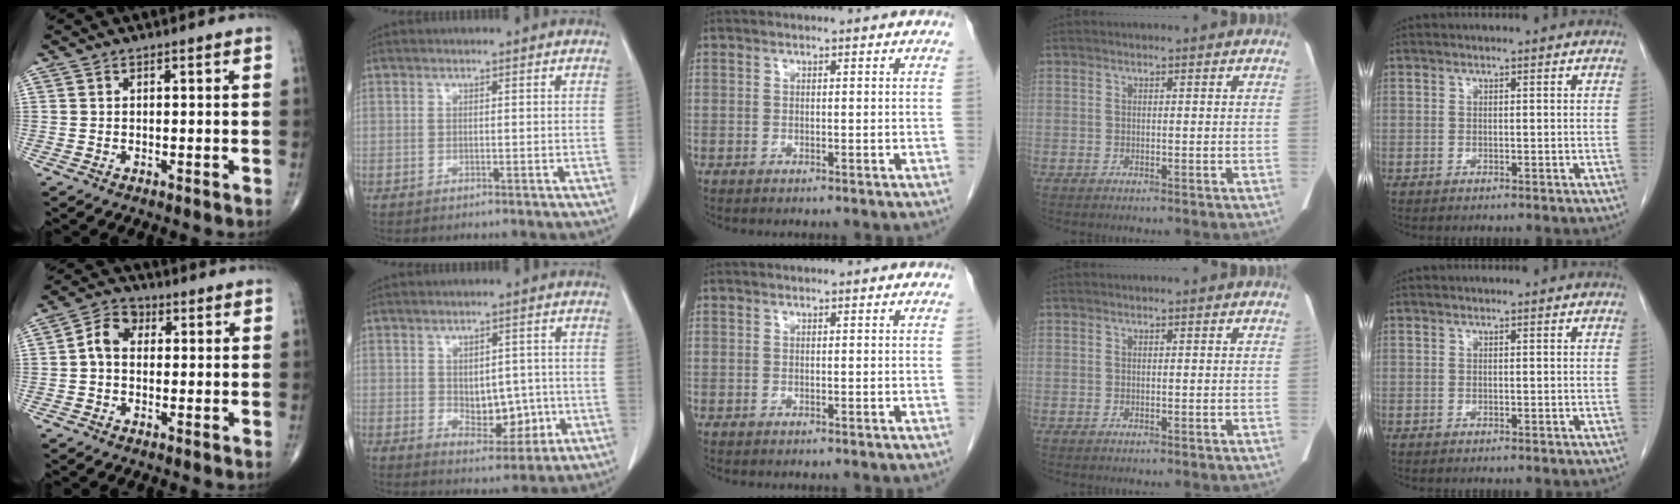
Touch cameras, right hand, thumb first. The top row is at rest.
{"thumb": {"total": 5.6, "force": [0.3, 4.2, 3.6], "torque": [-0.054, 0.017, -0.005]}, "index": {"total": 6.7, "force": [-0.7, 4.1, 5.3], "torque": [-0.066, 0.001, 0.003]}}